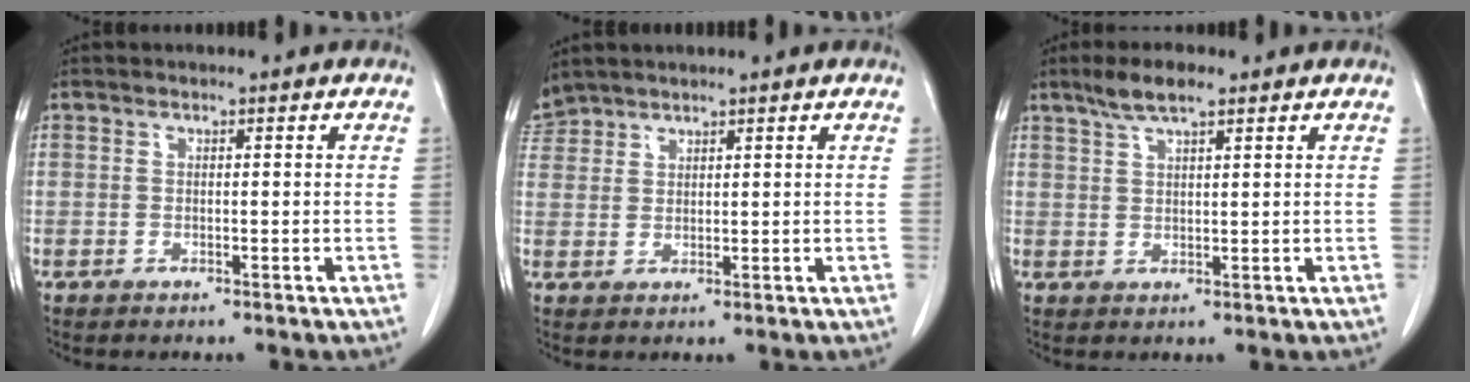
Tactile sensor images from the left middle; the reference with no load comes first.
{"total": 3.1, "force": [3.0, 0.8, -0.2], "torque": [-0.004, 0.015, 0.064]}
{"total": 4.7, "force": [3.4, 0.9, 3.2], "torque": [-0.069, 0.009, 0.064]}